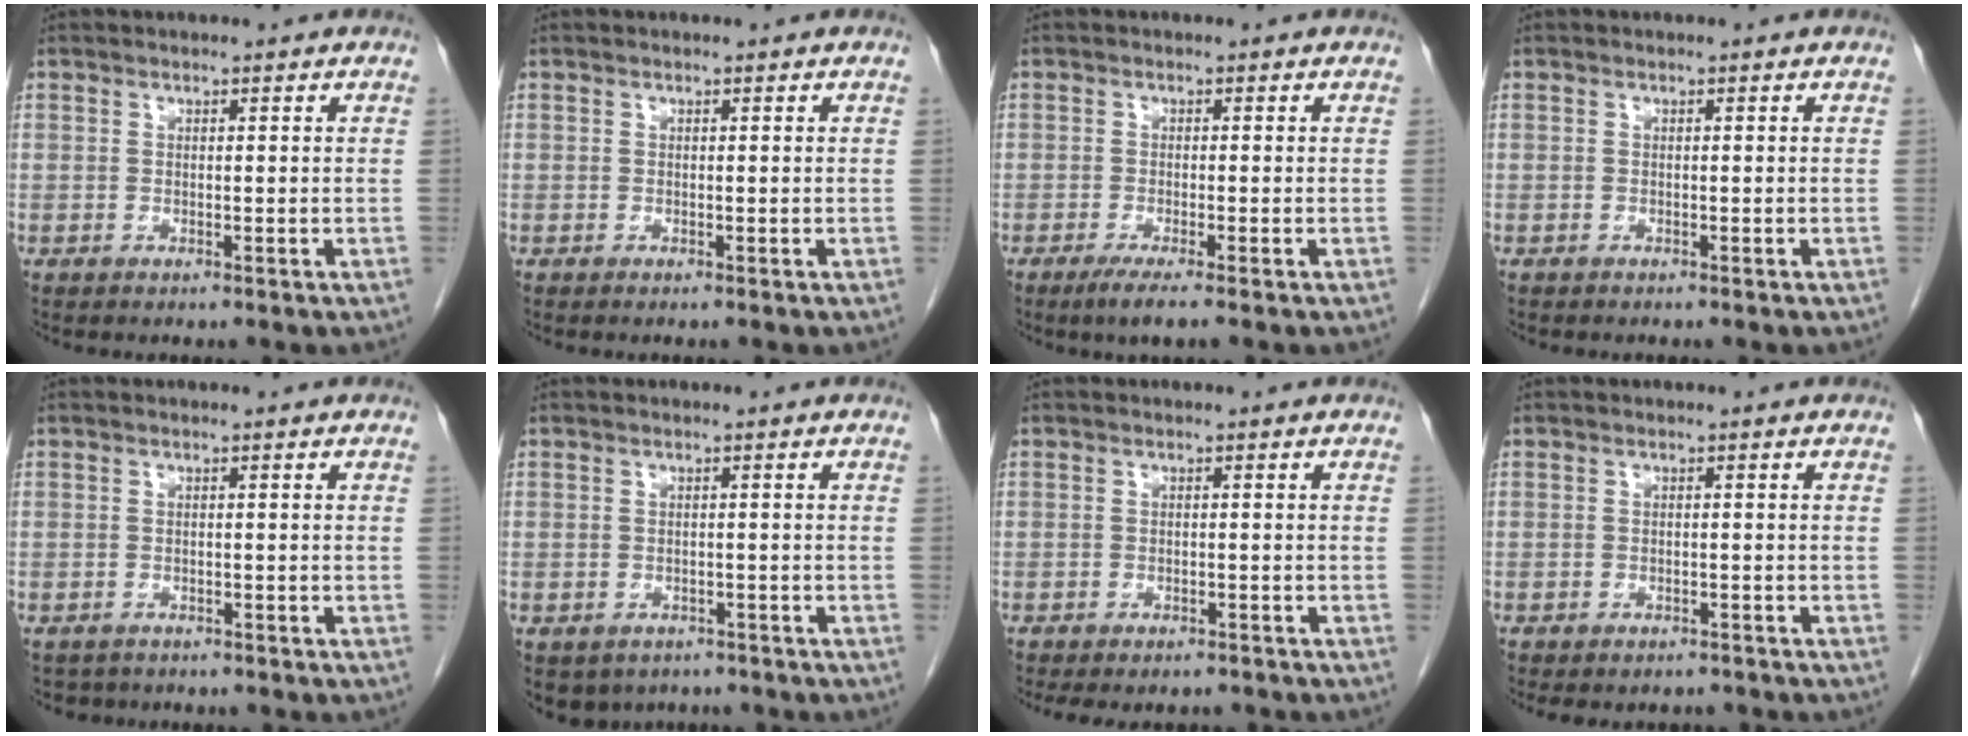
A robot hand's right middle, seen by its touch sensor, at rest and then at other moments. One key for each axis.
{"total": 0.0}
{"total": 2.9, "fx": -1.9, "fy": -0.1, "fz": 2.2, "tx": -0.043, "ty": -0.010, "tz": -0.037}
{"total": 0.0}
{"total": 2.6, "fx": -2.1, "fy": 1.4, "fz": 0.0, "tx": -0.005, "ty": 0.002, "tz": -0.029}
{"total": 5.5, "fx": -4.0, "fy": 3.7, "fz": 1.0, "tx": -0.009, "ty": 0.008, "tz": -0.048}
{"total": 6.6, "fx": -5.8, "fy": 2.5, "fz": 2.0, "tx": -0.021, "ty": -0.003, "tz": -0.072}
{"total": 4.9, "fx": -4.3, "fy": 2.1, "fz": 1.0, "tx": -0.006, "ty": 0.003, "tz": -0.052}